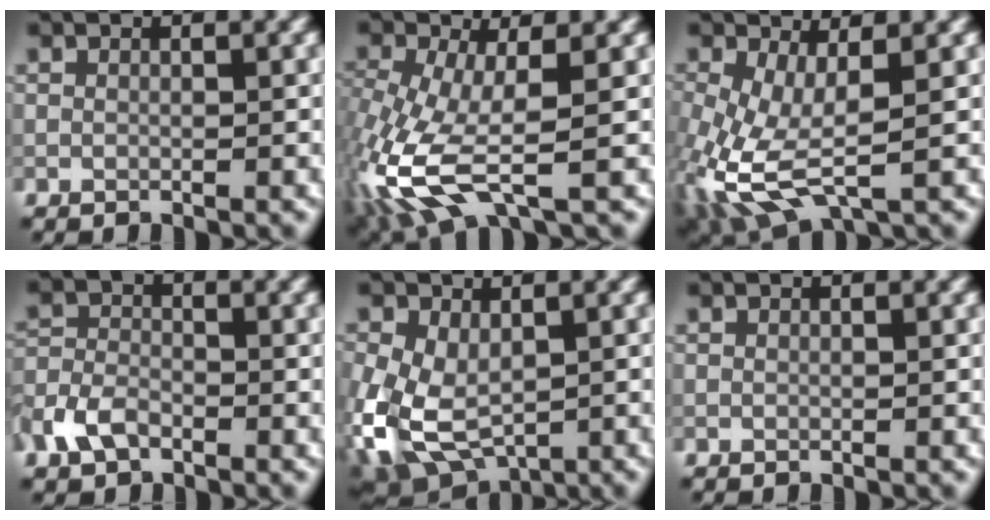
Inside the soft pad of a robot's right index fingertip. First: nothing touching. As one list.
[{"total": 9.1, "force": [-2.9, 3.7, 7.8], "torque": [-0.191, -0.017, -0.058]}, {"total": 6.7, "force": [-1.2, 3.0, 5.8], "torque": [-0.150, -0.010, -0.025]}, {"total": 3.6, "force": [-2.2, 2.1, 1.9], "torque": [-0.041, 0.002, -0.054]}, {"total": 7.9, "force": [-2.4, 4.7, 5.9], "torque": [-0.142, -0.019, -0.038]}, {"total": 0.0}]